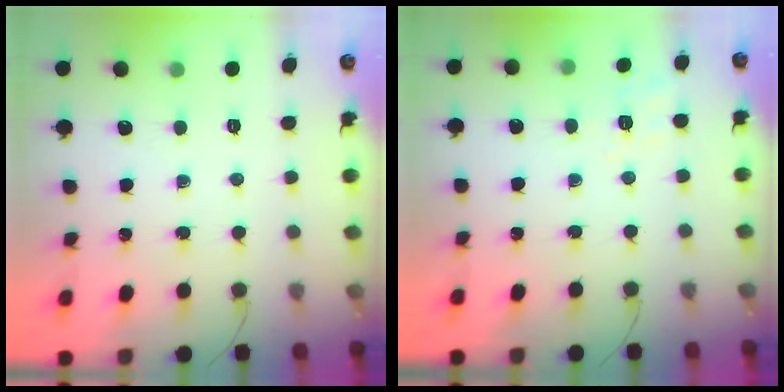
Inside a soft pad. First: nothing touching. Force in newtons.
{"total": 2.1, "press": 0.1, "slide": 2.1}